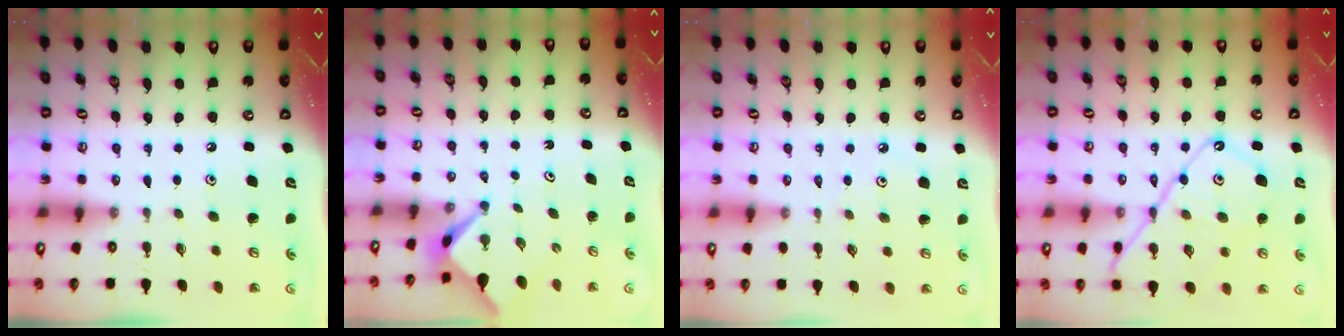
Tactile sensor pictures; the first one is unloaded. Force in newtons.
{"total": 2.2, "press": 2.2, "slide": 0.2}
{"total": 2.6, "press": 2.6, "slide": 0.5}
{"total": 15.3, "press": 15.2, "slide": 1.7}